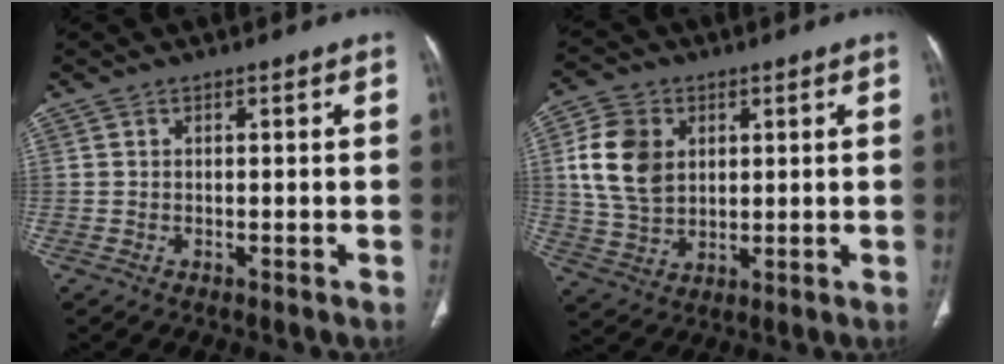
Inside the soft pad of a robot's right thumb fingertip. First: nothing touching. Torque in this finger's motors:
{"motor_torque": [0.23, 0.23, 1.25, -0.03, 0.10]}